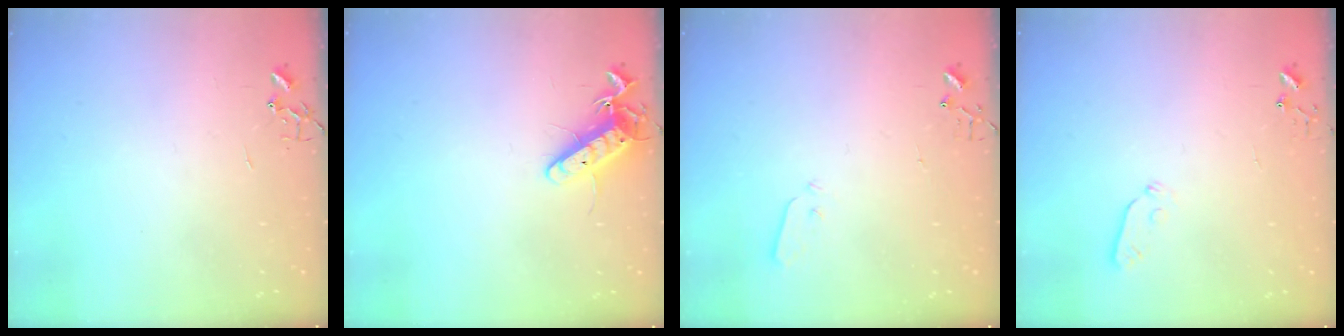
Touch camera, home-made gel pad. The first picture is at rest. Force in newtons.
{"total": 11.4, "press": 11.4, "slide": 0.9}
{"total": 3.1, "press": 3.0, "slide": 0.7}
{"total": 3.9, "press": 3.8, "slide": 0.8}